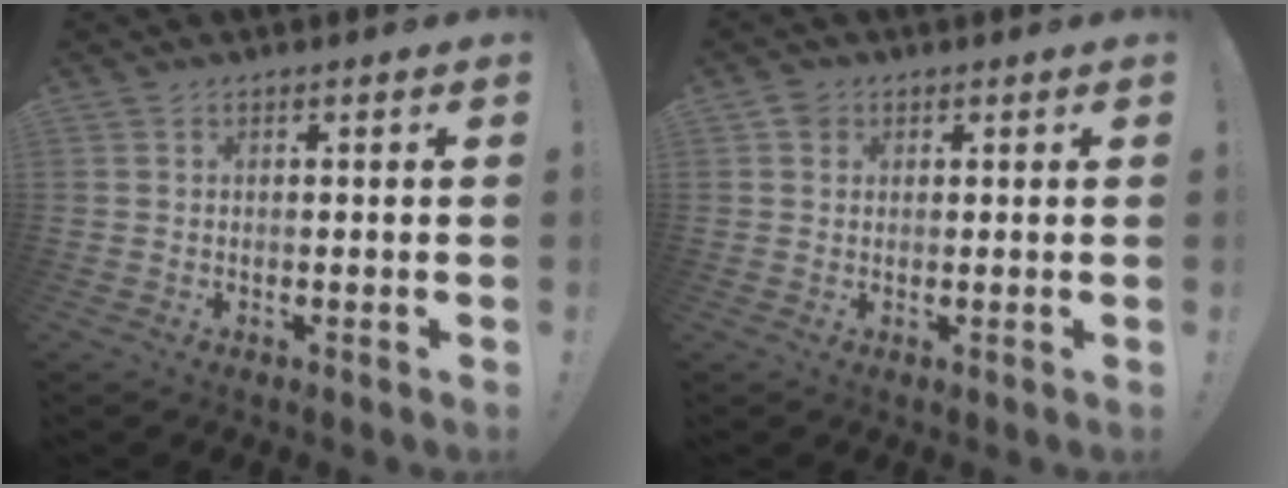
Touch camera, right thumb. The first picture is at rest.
{"total": 2.3, "force": [1.1, 1.9, 0.6], "torque": [-0.014, 0.003, 0.021]}